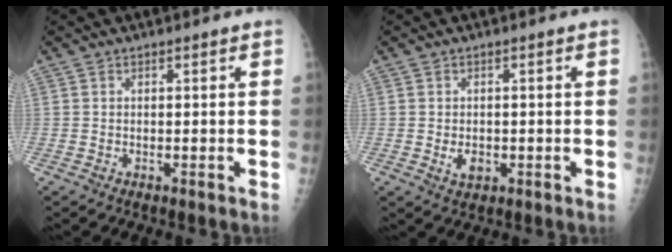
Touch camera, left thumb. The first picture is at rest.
{"total": 2.9, "force": [-0.7, 2.1, 1.9], "torque": [-0.022, 0.000, -0.005]}